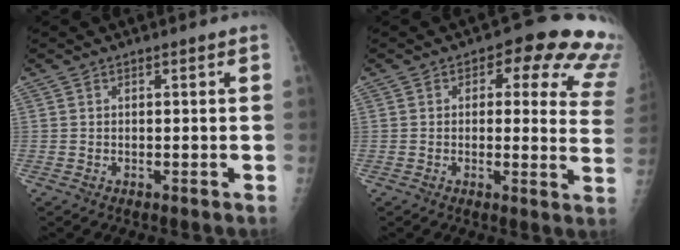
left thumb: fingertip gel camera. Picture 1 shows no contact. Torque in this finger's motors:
{"motor_torque": [0.09, 0.36, -0.05, 0.11, -0.04]}